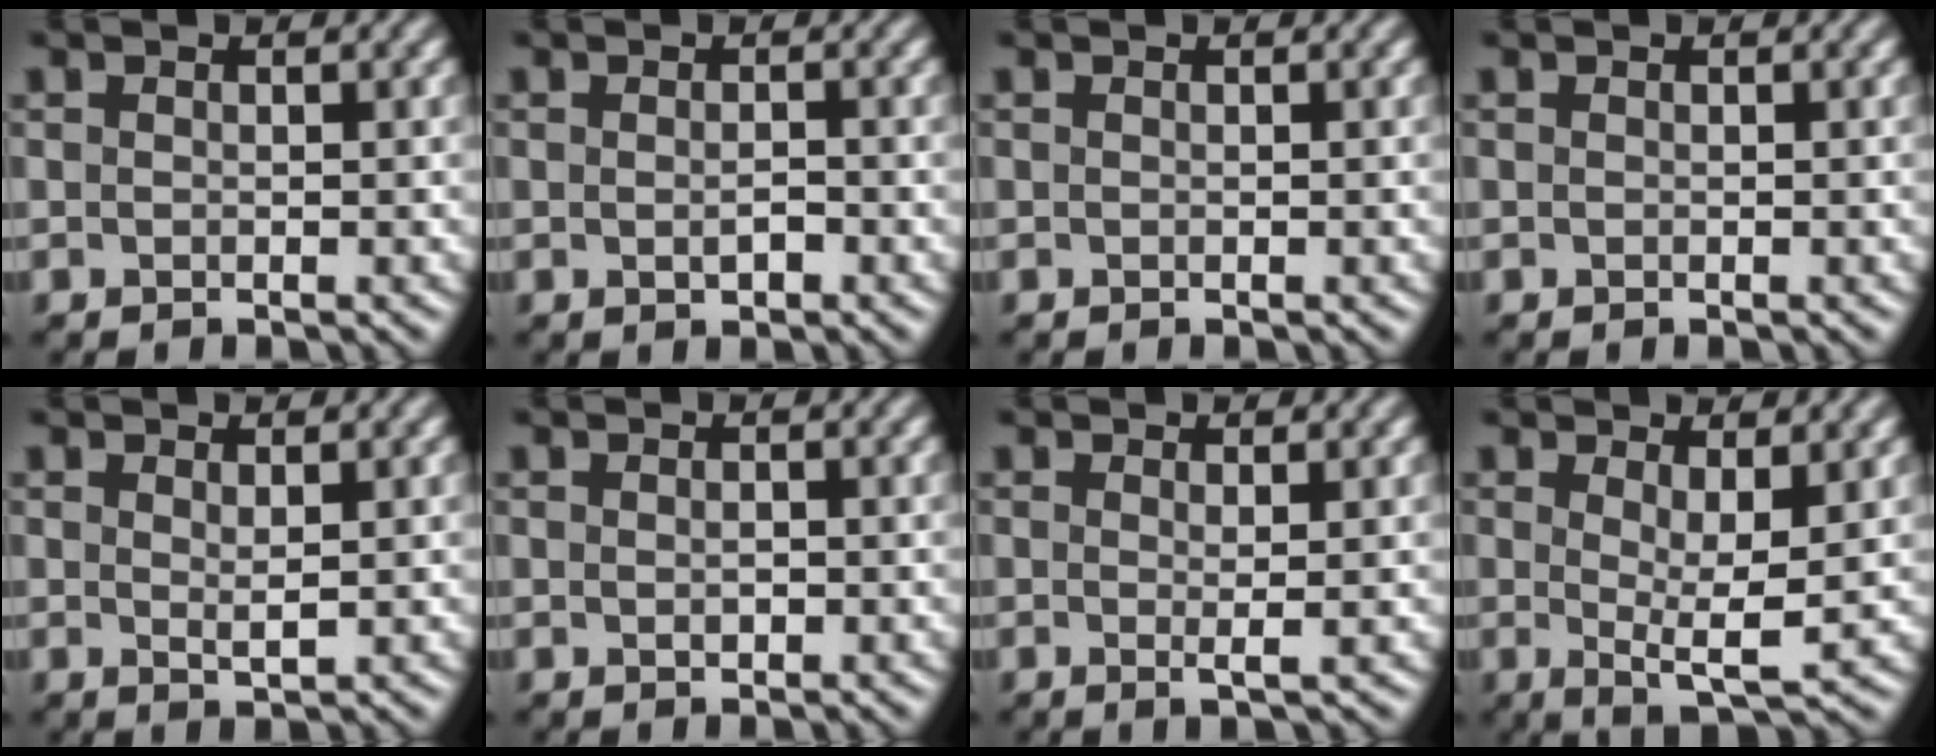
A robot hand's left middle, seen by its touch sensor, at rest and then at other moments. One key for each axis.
{"total": 1.1, "fx": -0.7, "fy": 0.2, "fz": 0.8, "tx": -0.020, "ty": -0.005, "tz": -0.009}
{"total": 0.0}
{"total": 0.0}
{"total": 1.0, "fx": 0.4, "fy": -0.3, "fz": 0.9, "tx": -0.020, "ty": -0.002, "tz": 0.009}
{"total": 0.6, "fx": -0.3, "fy": 0.2, "fz": 0.5, "tx": -0.011, "ty": -0.001, "tz": -0.001}
{"total": 1.0, "fx": -0.1, "fy": -0.5, "fz": 0.8, "tx": -0.021, "ty": -0.002, "tz": -0.001}
{"total": 3.1, "fx": 0.4, "fy": 0.1, "fz": 3.0, "tx": -0.055, "ty": -0.012, "tz": 0.007}